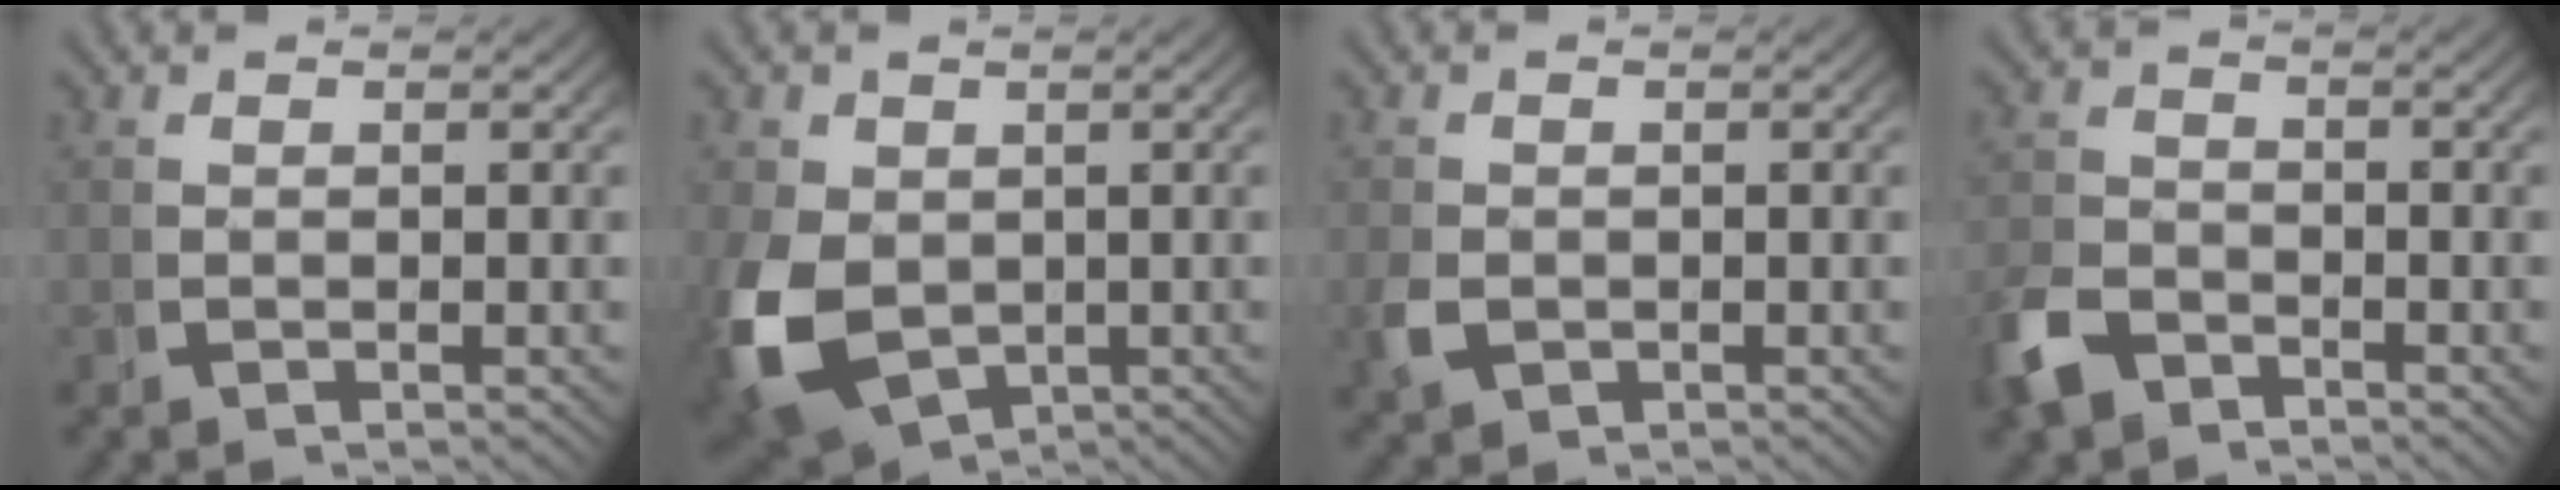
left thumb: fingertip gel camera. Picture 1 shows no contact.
{"total": 8.3, "force": [-2.3, 6.1, 5.0], "torque": [-0.134, -0.043, -0.015]}
{"total": 2.3, "force": [-0.8, 1.8, 1.2], "torque": [-0.034, -0.007, -0.011]}
{"total": 4.2, "force": [-3.3, 2.2, 1.3], "torque": [-0.035, -0.016, -0.057]}